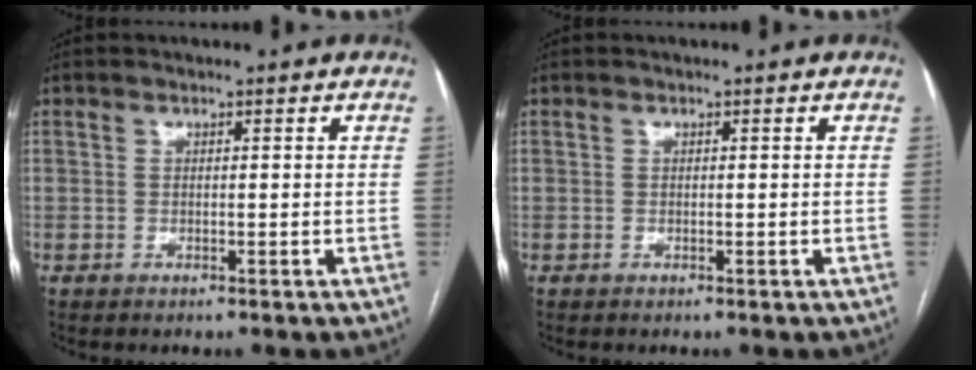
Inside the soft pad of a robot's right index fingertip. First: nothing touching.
{"total": 0.0}